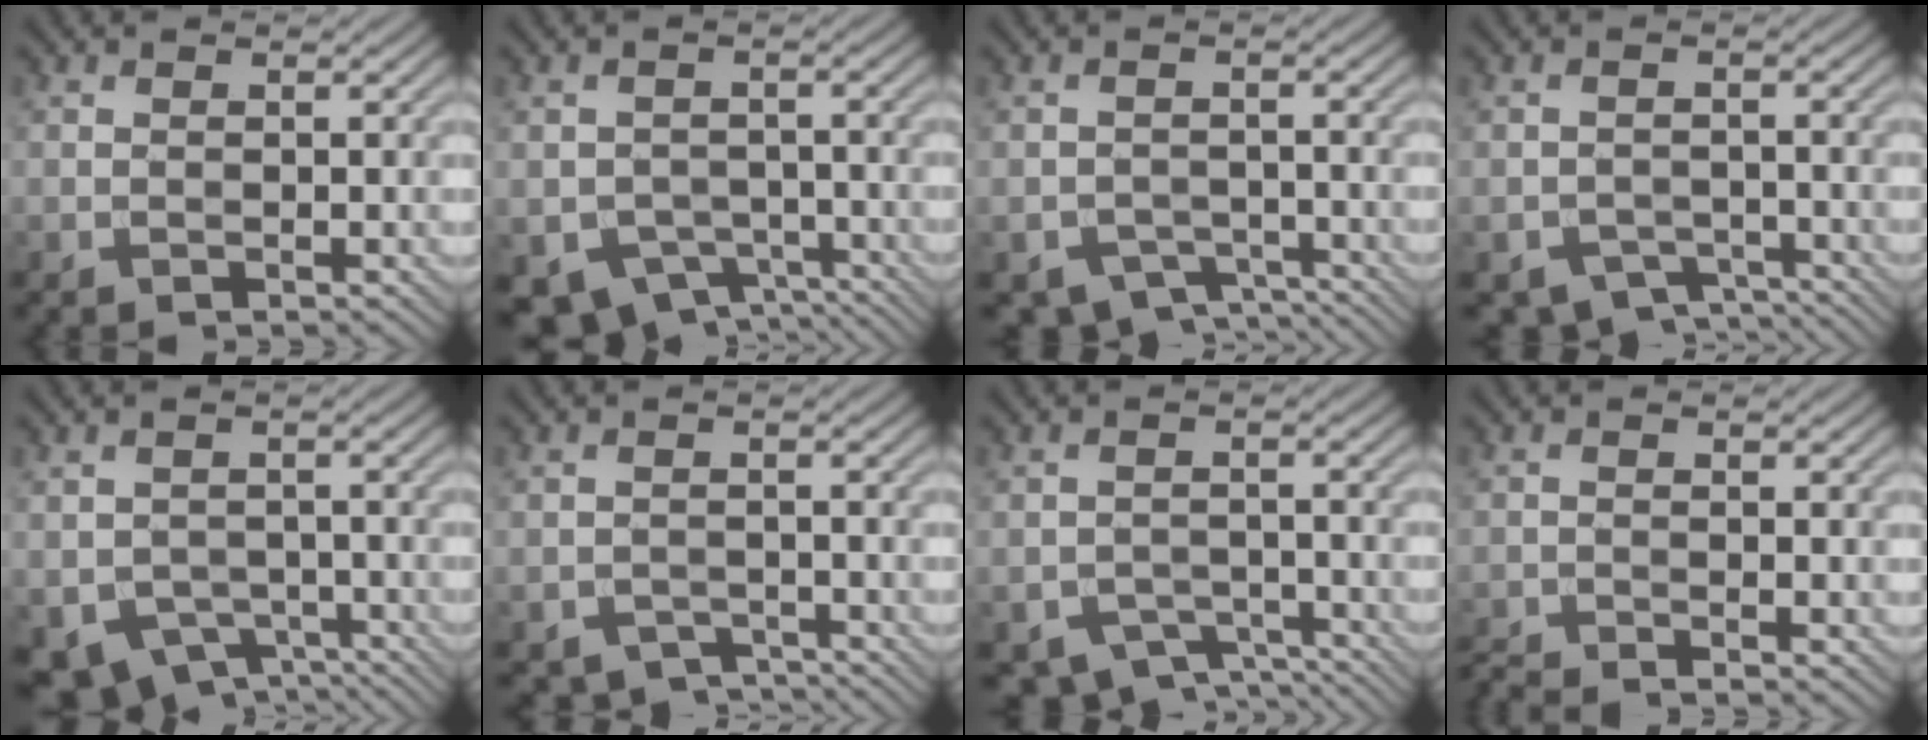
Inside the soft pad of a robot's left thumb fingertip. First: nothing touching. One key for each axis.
{"total": 6.7, "fx": -4.3, "fy": 4.4, "fz": 2.7, "tx": -0.047, "ty": -0.022, "tz": -0.065}
{"total": 5.0, "fx": -3.8, "fy": 2.7, "fz": 1.9, "tx": -0.030, "ty": -0.014, "tz": -0.059}
{"total": 4.6, "fx": -3.5, "fy": 2.4, "fz": 1.6, "tx": -0.023, "ty": -0.012, "tz": -0.056}
{"total": 6.3, "fx": -3.5, "fy": 4.5, "fz": 2.8, "tx": -0.053, "ty": -0.028, "tz": -0.053}
{"total": 3.2, "fx": -2.7, "fy": 1.4, "fz": 0.8, "tx": -0.010, "ty": -0.006, "tz": -0.046}
{"total": 5.6, "fx": -4.2, "fy": 2.9, "fz": 2.2, "tx": -0.035, "ty": -0.015, "tz": -0.066}
{"total": 2.2, "fx": -2.0, "fy": 0.0, "fz": 0.9, "tx": -0.020, "ty": -0.005, "tz": -0.045}